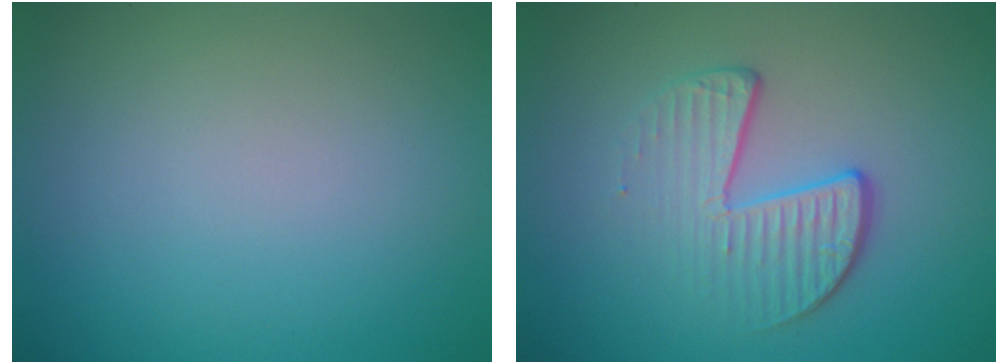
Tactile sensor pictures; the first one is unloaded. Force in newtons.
{"total": 4.1, "press": 2.8, "slide": 2.9}